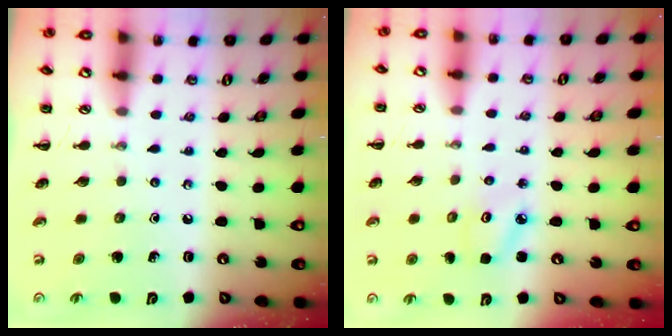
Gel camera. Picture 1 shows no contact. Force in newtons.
{"total": 2.9, "press": 2.8, "slide": 0.5}